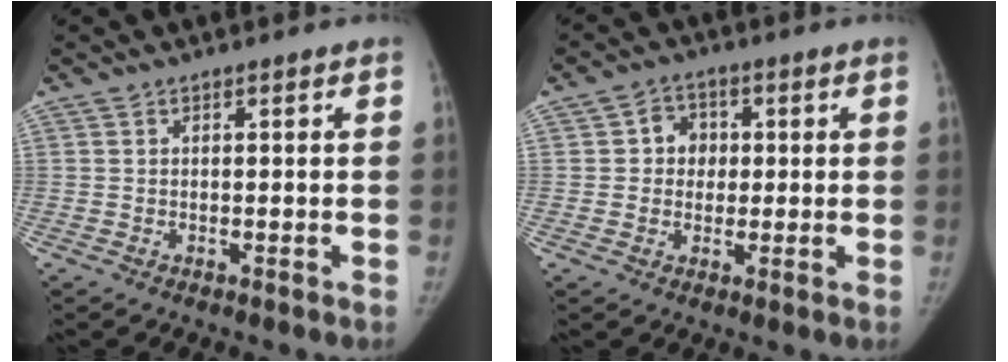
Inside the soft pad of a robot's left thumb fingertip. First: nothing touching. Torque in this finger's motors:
{"motor_torque": [-0.21, 0.30, 0.34, 0.23, -0.02]}